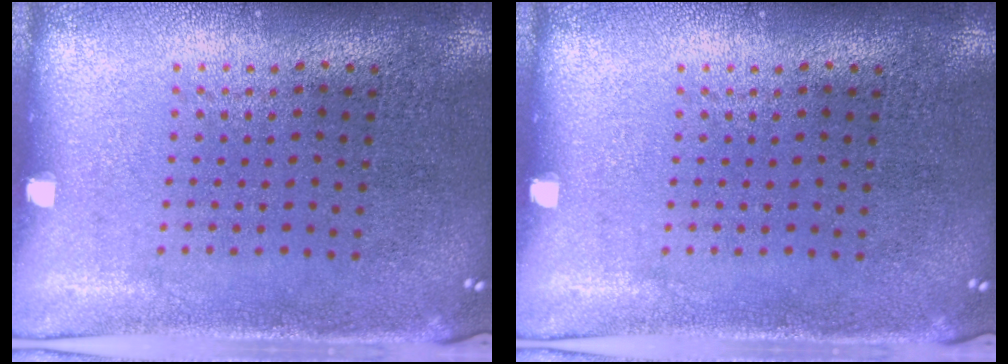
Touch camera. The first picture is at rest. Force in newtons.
{"total": 0.0}